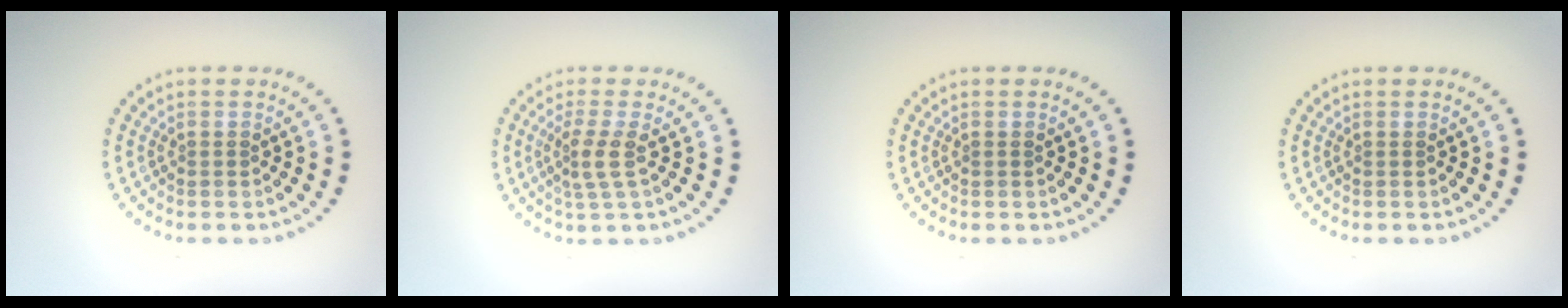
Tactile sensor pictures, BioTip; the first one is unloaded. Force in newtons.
{"total": 2.3, "press": 1.7, "slide": 1.6}
{"total": 0.0}
{"total": 0.0}